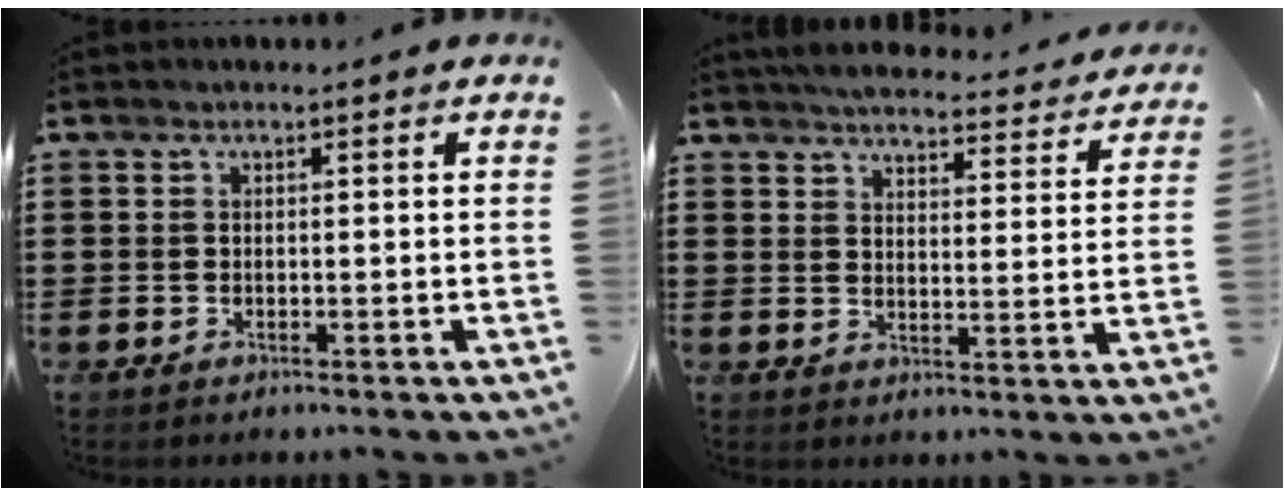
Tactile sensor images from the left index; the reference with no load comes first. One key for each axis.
{"total": 4.5, "fx": 4.4, "fy": 0.0, "fz": 0.7, "tx": -0.027, "ty": -0.032, "tz": 0.074}